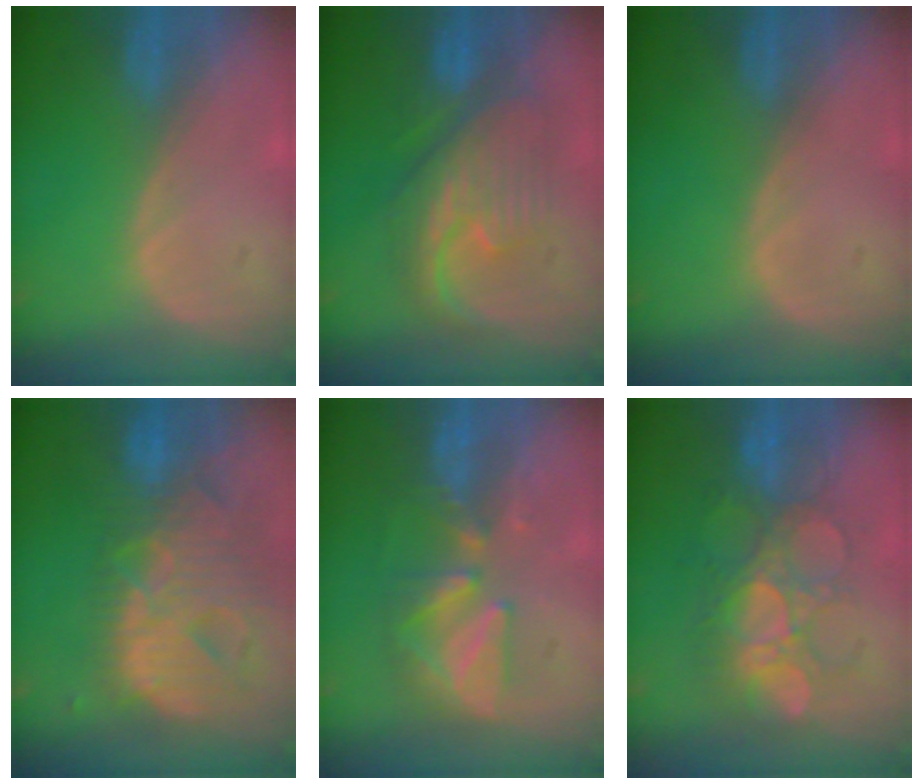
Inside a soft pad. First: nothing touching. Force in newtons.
{"total": 9.0, "press": 8.9, "slide": 0.5}
{"total": 0.0}
{"total": 13.8, "press": 11.7, "slide": 7.2}
{"total": 7.7, "press": 7.3, "slide": 2.5}
{"total": 9.0, "press": 8.7, "slide": 2.3}